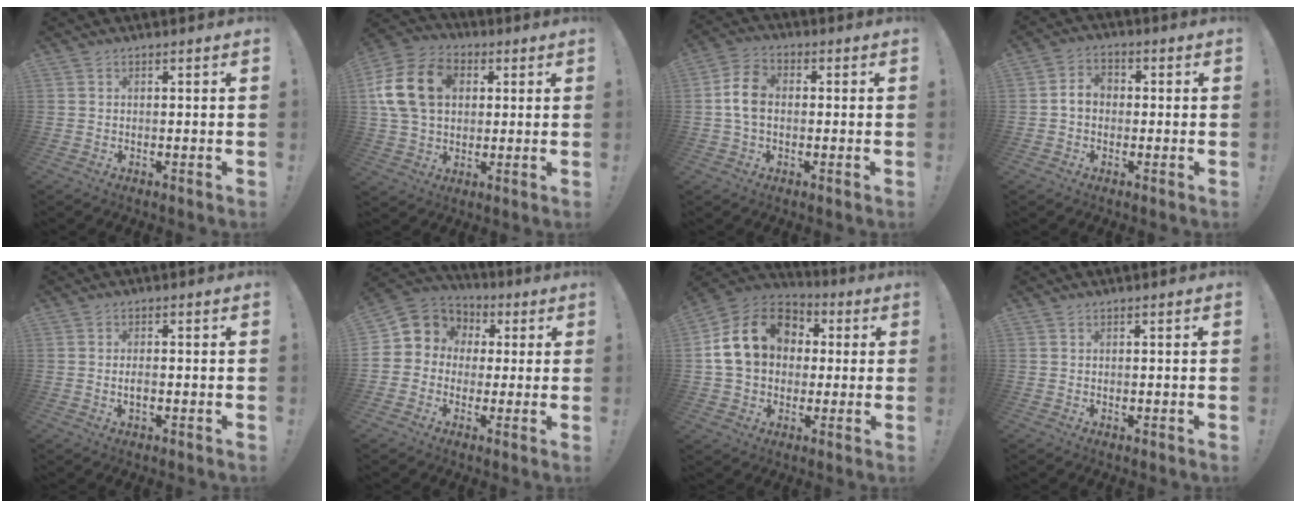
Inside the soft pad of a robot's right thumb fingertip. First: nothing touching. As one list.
[{"total": 18.4, "force": [4.1, 13.7, 11.7], "torque": [-0.208, 0.004, 0.079]}, {"total": 8.7, "force": [-0.3, 5.9, 6.4], "torque": [-0.113, 0.010, -0.003]}, {"total": 5.3, "force": [-0.3, 4.1, 3.4], "torque": [-0.056, 0.014, -0.004]}, {"total": 2.3, "force": [-0.7, 0.9, 2.0], "torque": [-0.029, 0.000, -0.013]}, {"total": 7.6, "force": [0.7, 7.3, 2.0], "torque": [-0.030, -0.001, 0.021]}, {"total": 18.4, "force": [4.1, 14.2, 10.9], "torque": [-0.169, -0.003, 0.081]}, {"total": 0.0}]